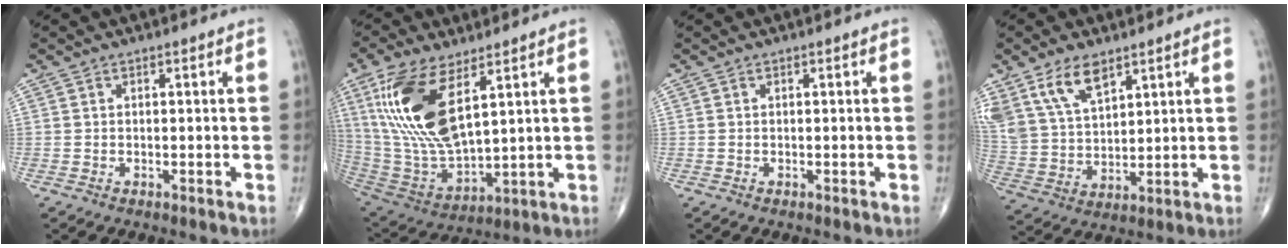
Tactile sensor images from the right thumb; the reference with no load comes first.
{"total": 19.2, "force": [7.4, 8.1, 15.7], "torque": [-0.320, -0.033, 0.155]}
{"total": 0.0}
{"total": 12.0, "force": [7.5, 6.0, 7.1], "torque": [-0.123, -0.024, 0.160]}